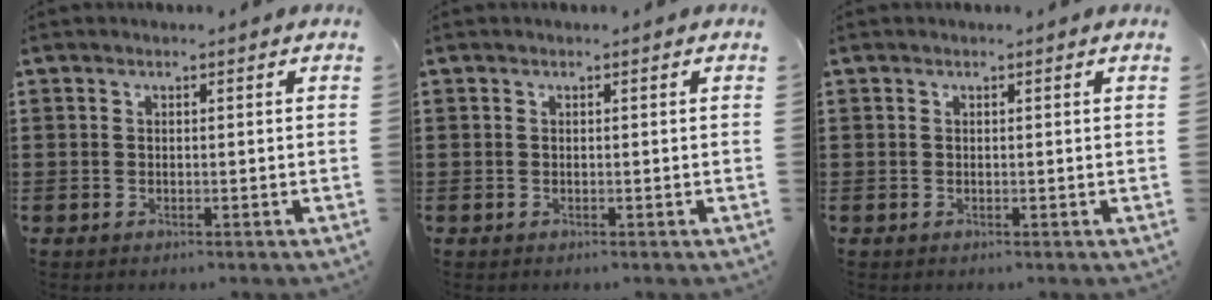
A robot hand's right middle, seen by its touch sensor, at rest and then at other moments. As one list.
[{"total": 0.0}, {"total": 0.0}]